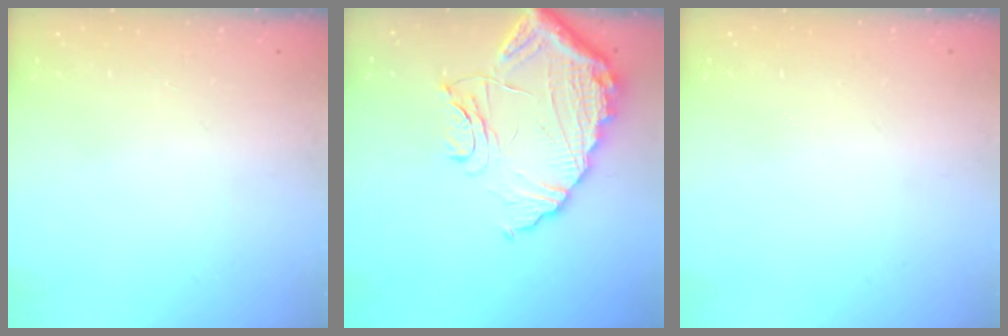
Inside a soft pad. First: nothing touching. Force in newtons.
{"total": 17.7, "press": 17.6, "slide": 1.3}
{"total": 0.0}